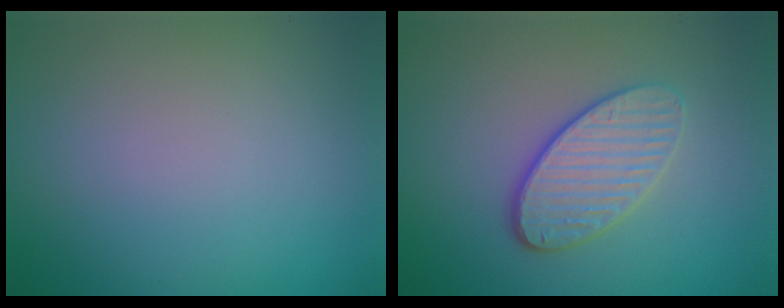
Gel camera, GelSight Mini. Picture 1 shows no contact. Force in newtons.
{"total": 4.0, "press": 3.3, "slide": 2.3}